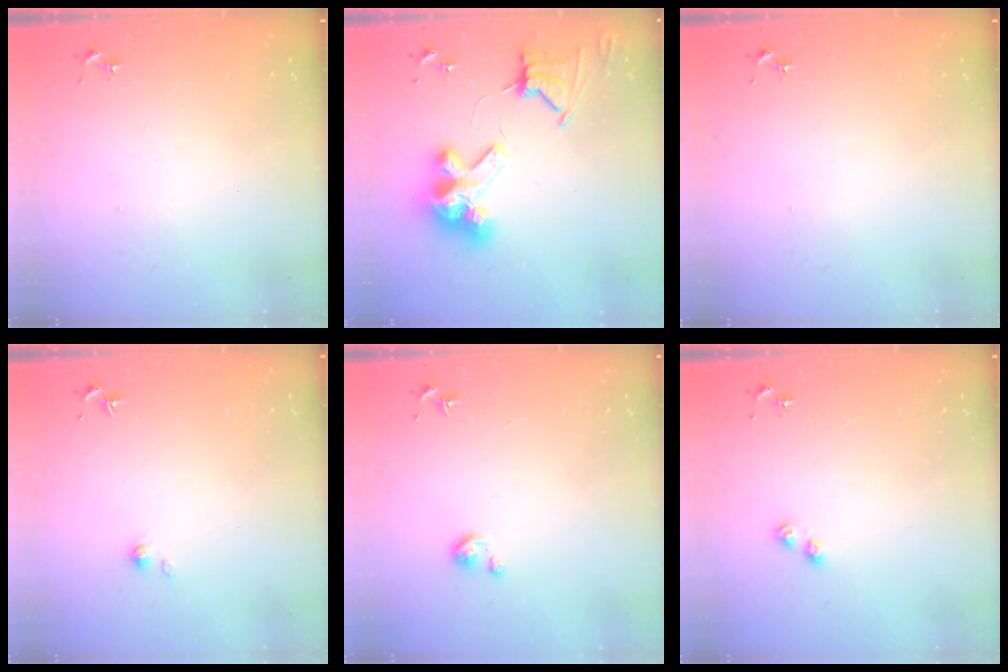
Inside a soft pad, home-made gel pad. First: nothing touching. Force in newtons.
{"total": 14.2, "press": 14.1, "slide": 1.6}
{"total": 0.0}
{"total": 2.8, "press": 2.8, "slide": 0.4}
{"total": 2.7, "press": 2.6, "slide": 0.3}
{"total": 3.4, "press": 3.4, "slide": 0.5}